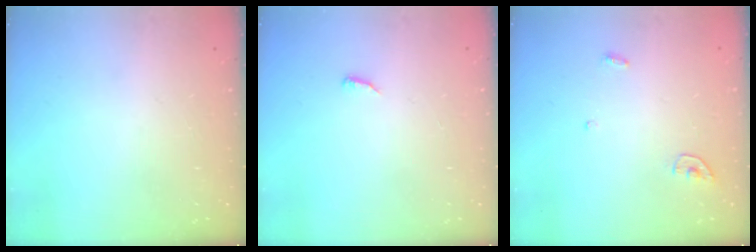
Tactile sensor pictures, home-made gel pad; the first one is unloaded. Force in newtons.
{"total": 4.3, "press": 4.2, "slide": 0.6}
{"total": 3.8, "press": 3.8, "slide": 0.3}